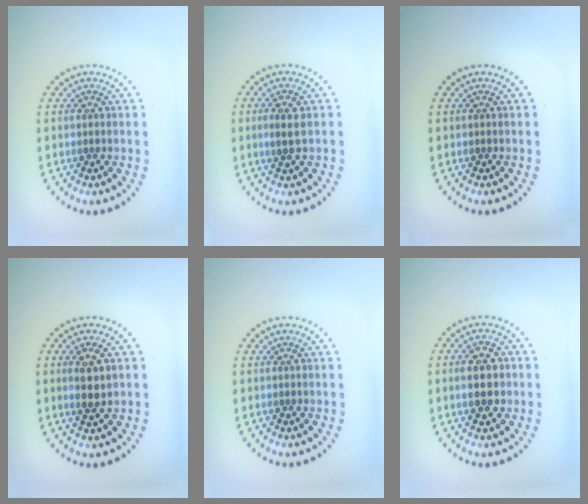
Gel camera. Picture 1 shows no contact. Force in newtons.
{"total": 1.9, "press": 1.8, "slide": 0.6}
{"total": 0.0}
{"total": 2.4, "press": 2.3, "slide": 0.7}
{"total": 0.0}
{"total": 4.2, "press": 4.2, "slide": 0.2}